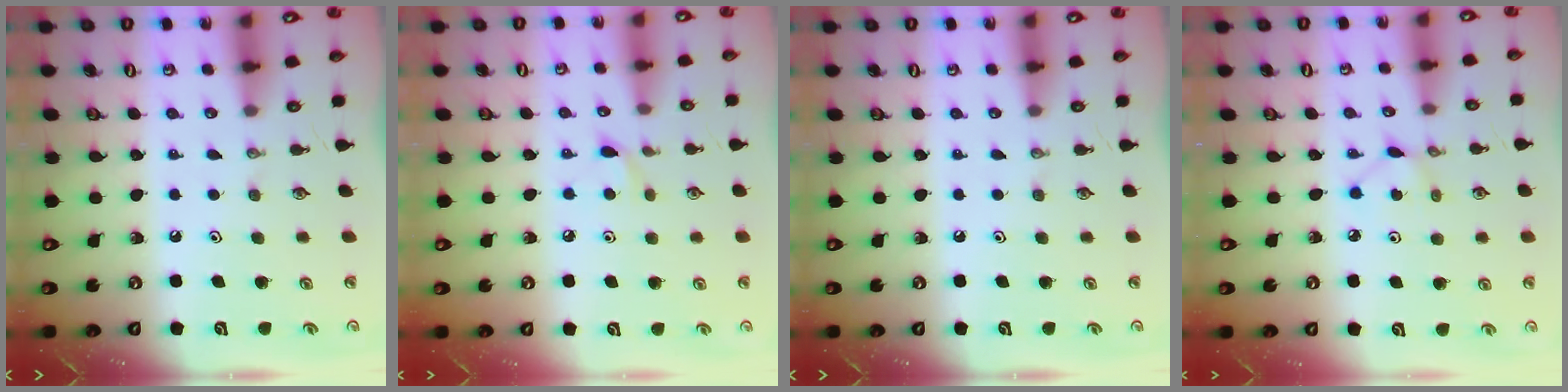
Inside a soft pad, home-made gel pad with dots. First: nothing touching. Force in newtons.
{"total": 5.7, "press": 5.7, "slide": 0.7}
{"total": 0.0}
{"total": 2.8, "press": 2.8, "slide": 0.3}